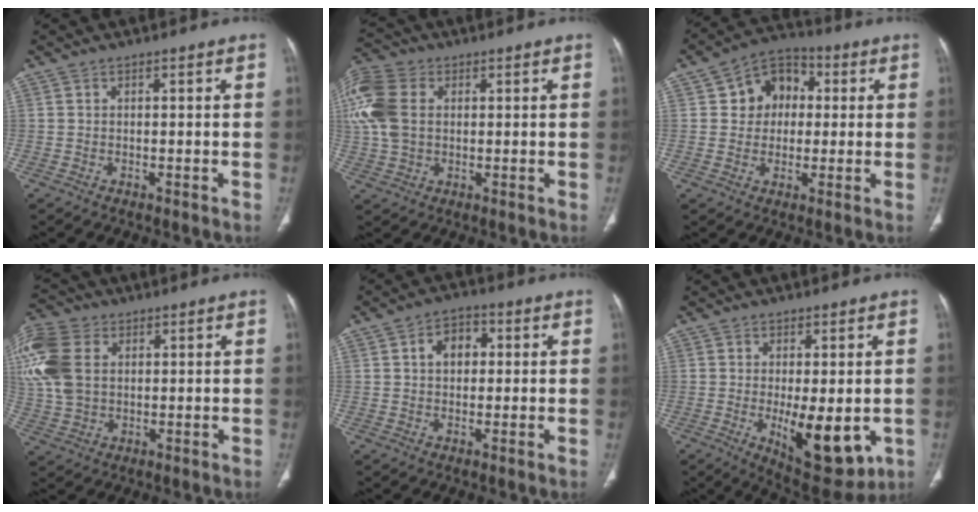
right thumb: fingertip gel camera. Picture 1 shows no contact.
{"total": 12.3, "force": [2.4, 8.7, 8.4], "torque": [-0.201, 0.017, 0.043]}
{"total": 9.7, "force": [1.6, 8.1, 5.1], "torque": [-0.039, 0.014, 0.015]}
{"total": 14.4, "force": [3.7, 10.1, 9.6], "torque": [-0.227, 0.010, 0.074]}
{"total": 6.0, "force": [1.2, 4.3, 3.9], "torque": [-0.043, 0.012, 0.013]}
{"total": 12.9, "force": [-2.6, 5.3, 11.4], "torque": [-0.147, -0.025, -0.023]}